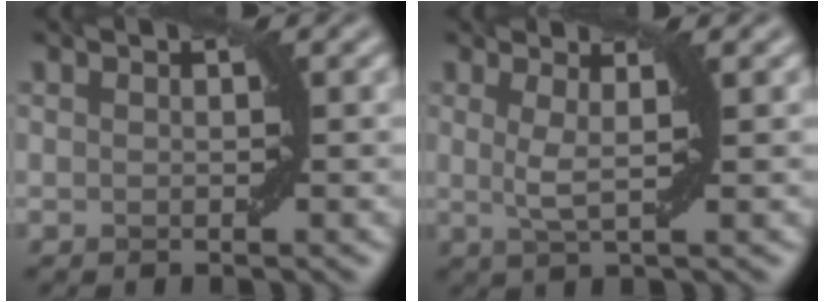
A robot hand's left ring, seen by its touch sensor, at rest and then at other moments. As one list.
[{"total": 2.0, "force": [0.5, 0.1, 1.9], "torque": [-0.039, -0.005, 0.008]}]